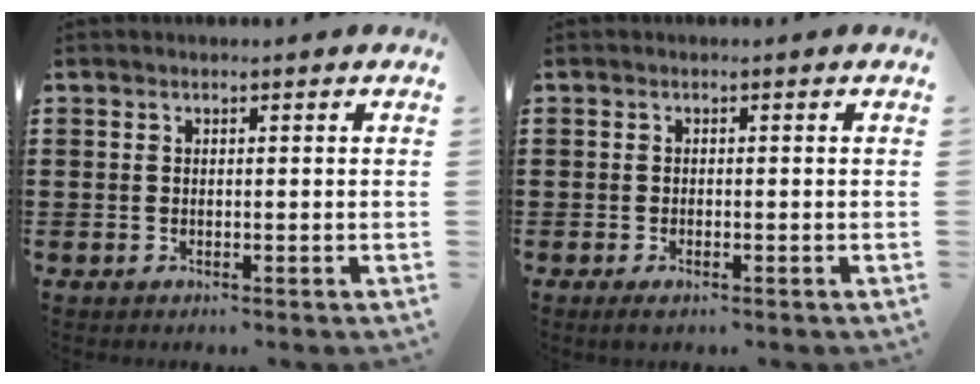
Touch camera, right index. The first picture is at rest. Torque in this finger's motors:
{"motor_torque": [0.29, 0.76, 0.19, 0.03]}